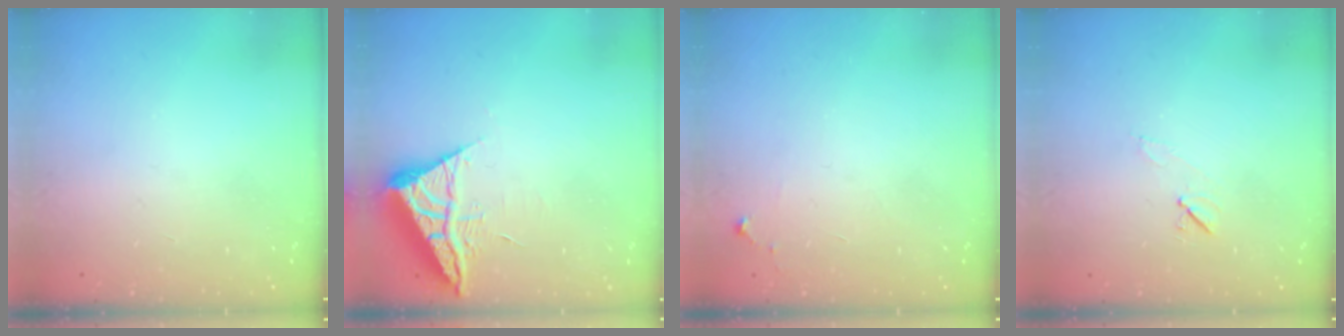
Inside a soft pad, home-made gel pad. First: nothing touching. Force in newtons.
{"total": 7.3, "press": 7.3, "slide": 0.5}
{"total": 4.9, "press": 4.9, "slide": 0.7}
{"total": 5.2, "press": 4.7, "slide": 2.1}